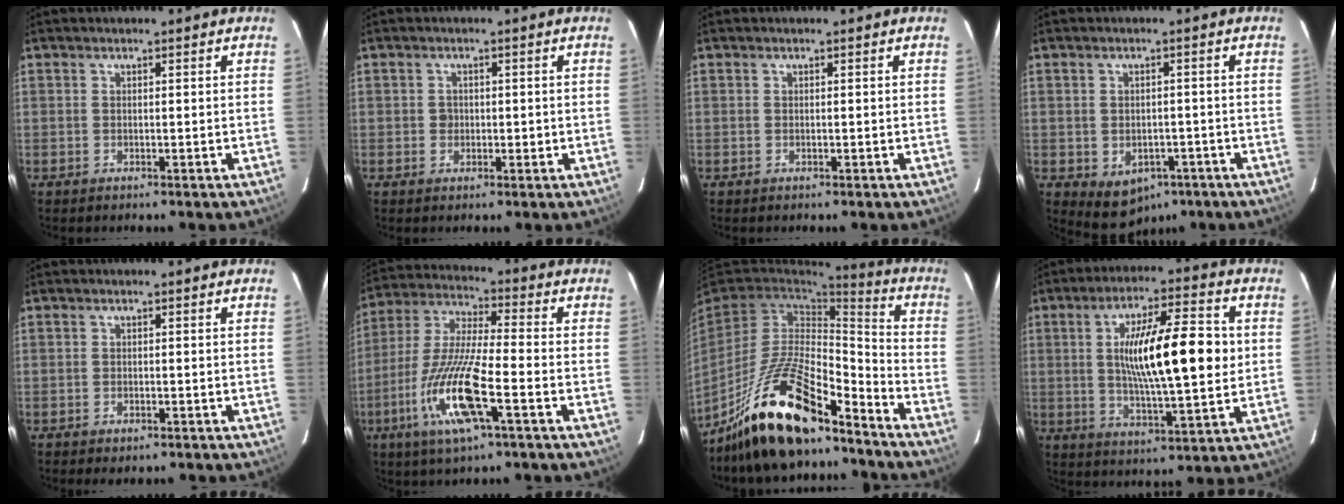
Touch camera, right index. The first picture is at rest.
{"total": 1.7, "force": [0.0, 1.5, 0.8], "torque": [-0.013, 0.002, 0.002]}
{"total": 0.0}
{"total": 6.1, "force": [-2.9, 4.5, 2.8], "torque": [-0.043, 0.005, -0.027]}
{"total": 2.3, "force": [-1.8, 1.0, 1.0], "torque": [-0.013, -0.002, -0.020]}
{"total": 14.6, "force": [-5.6, 1.4, 13.4], "torque": [-0.280, -0.014, -0.108]}
{"total": 19.4, "force": [-14.5, 4.9, 12.0], "torque": [-0.237, -0.001, -0.261]}
{"total": 16.1, "force": [1.6, 2.8, 15.8], "torque": [-0.267, 0.010, 0.026]}